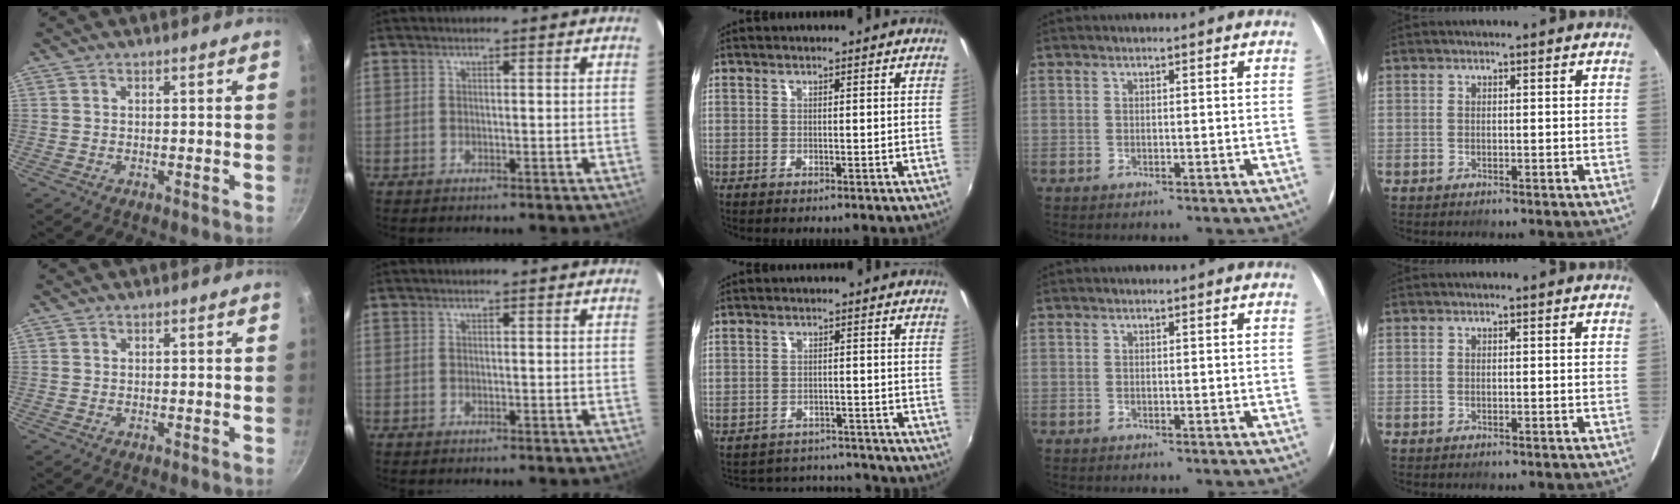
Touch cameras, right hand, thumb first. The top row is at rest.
{"middle": {"total": 10.1, "force": [-8.8, 4.7, 1.5], "torque": [-0.042, 0.037, -0.112]}}